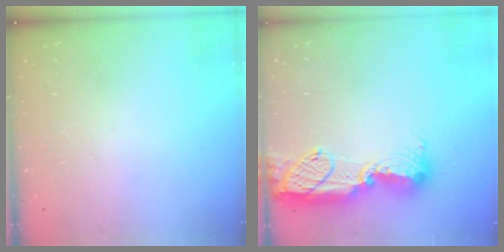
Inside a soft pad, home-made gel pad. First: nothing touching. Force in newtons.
{"total": 17.2, "press": 16.2, "slide": 5.8}